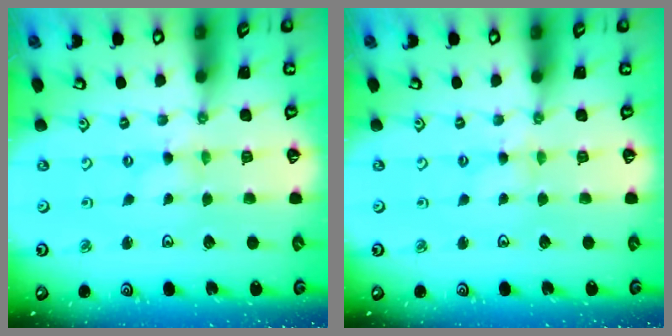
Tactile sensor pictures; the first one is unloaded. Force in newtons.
{"total": 2.1, "press": 2.1, "slide": 0.4}